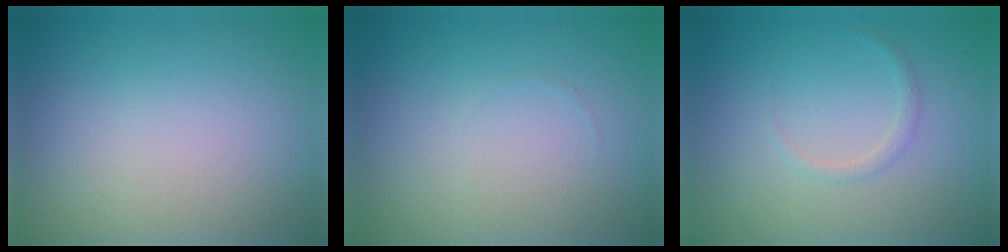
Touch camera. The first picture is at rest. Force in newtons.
{"total": 0.0}
{"total": 0.8, "press": 0.8, "slide": 0.0}